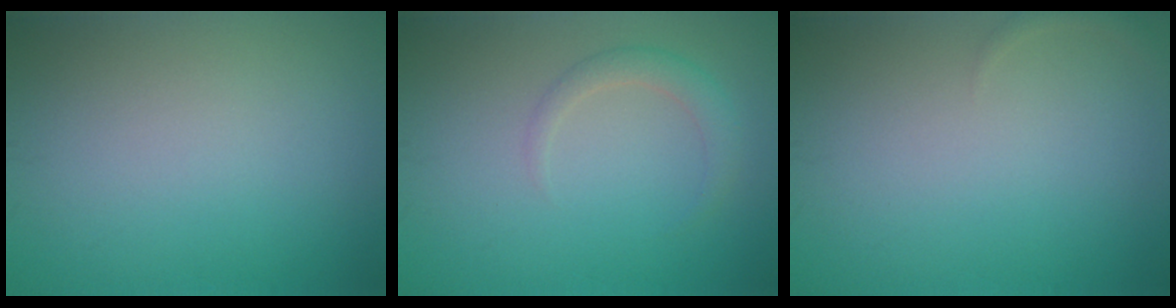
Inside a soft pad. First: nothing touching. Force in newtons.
{"total": 1.9, "press": 1.9, "slide": 0.2}
{"total": 0.7, "press": 0.7, "slide": 0.1}